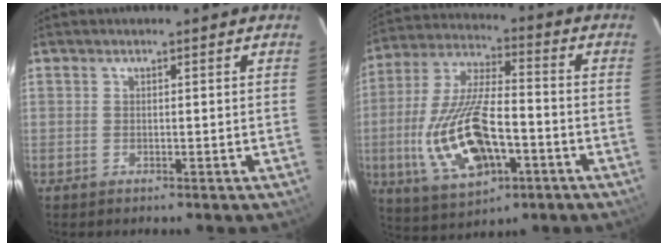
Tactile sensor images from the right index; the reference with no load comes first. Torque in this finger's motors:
{"motor_torque": [2.14, 0.00, 0.85, 0.21]}